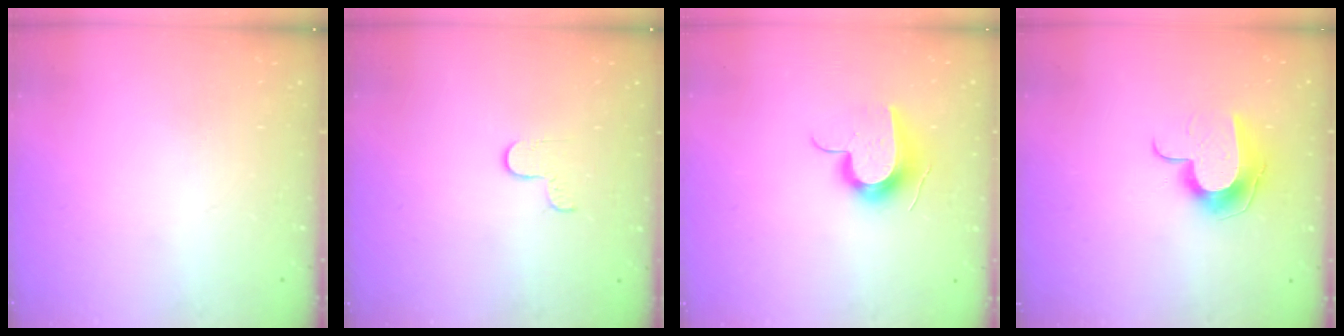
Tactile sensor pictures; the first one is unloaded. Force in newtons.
{"total": 2.7, "press": 2.6, "slide": 0.4}
{"total": 11.3, "press": 11.3, "slide": 0.4}
{"total": 10.3, "press": 10.3, "slide": 0.3}